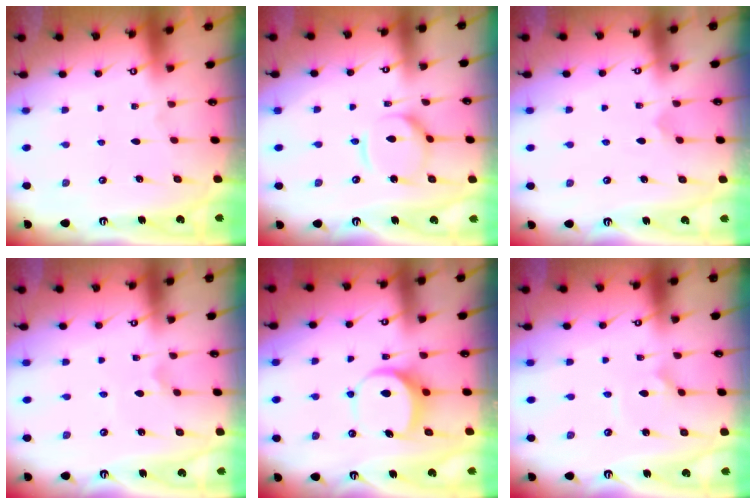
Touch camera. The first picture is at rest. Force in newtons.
{"total": 10.0, "press": 10.0, "slide": 1.0}
{"total": 3.9, "press": 3.9, "slide": 0.3}
{"total": 1.5, "press": 1.4, "slide": 0.4}
{"total": 6.2, "press": 6.2, "slide": 0.6}
{"total": 2.7, "press": 2.7, "slide": 0.4}